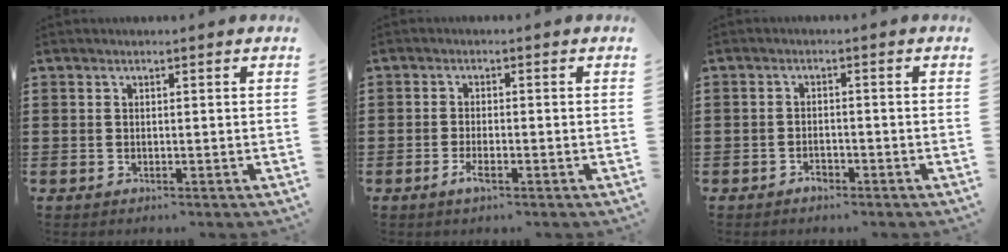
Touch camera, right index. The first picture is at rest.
{"total": 2.3, "force": [-1.2, 0.6, 1.9], "torque": [-0.046, -0.008, -0.025]}
{"total": 1.5, "force": [-1.2, 0.8, 0.5], "torque": [-0.014, -0.002, -0.025]}